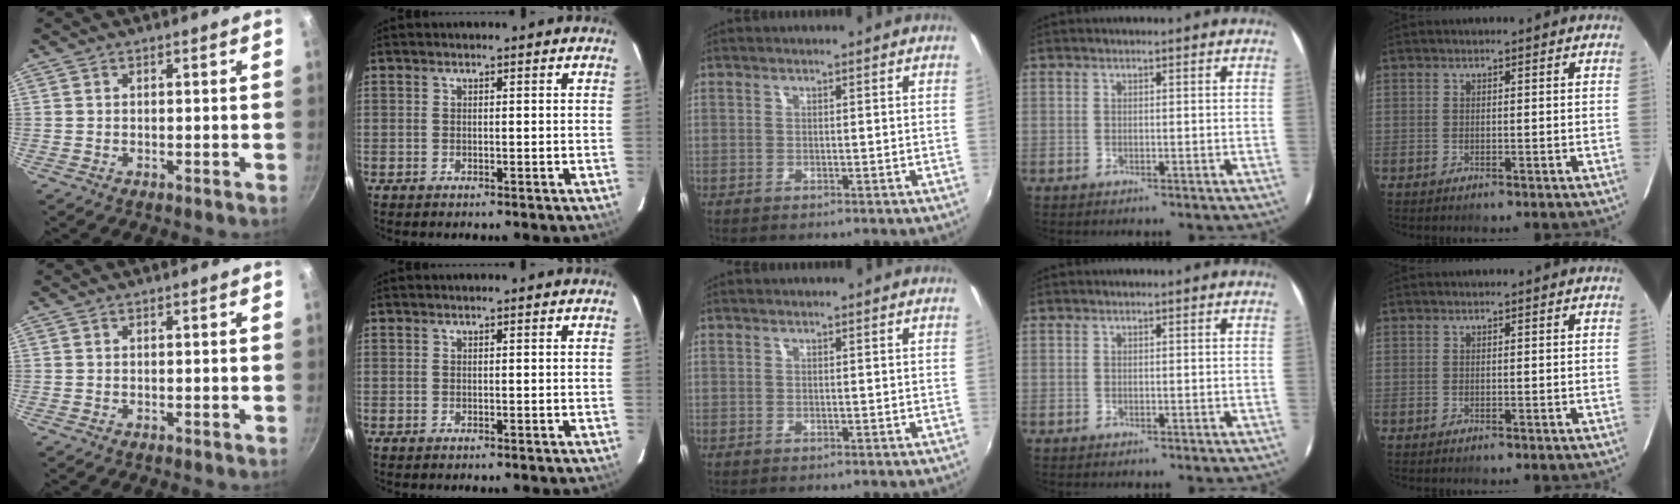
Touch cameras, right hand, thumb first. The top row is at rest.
{}